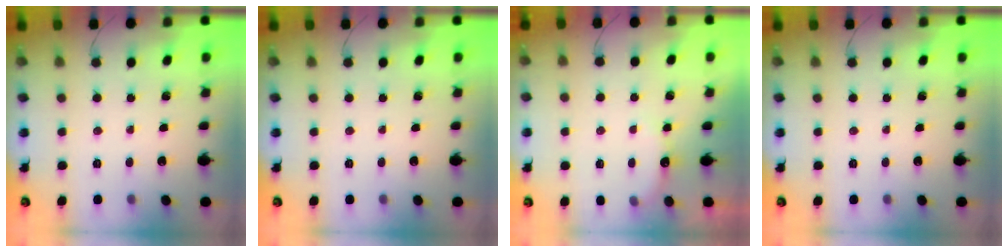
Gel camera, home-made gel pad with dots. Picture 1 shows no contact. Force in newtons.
{"total": 0.0}
{"total": 5.1, "press": 5.0, "slide": 1.1}
{"total": 0.0}